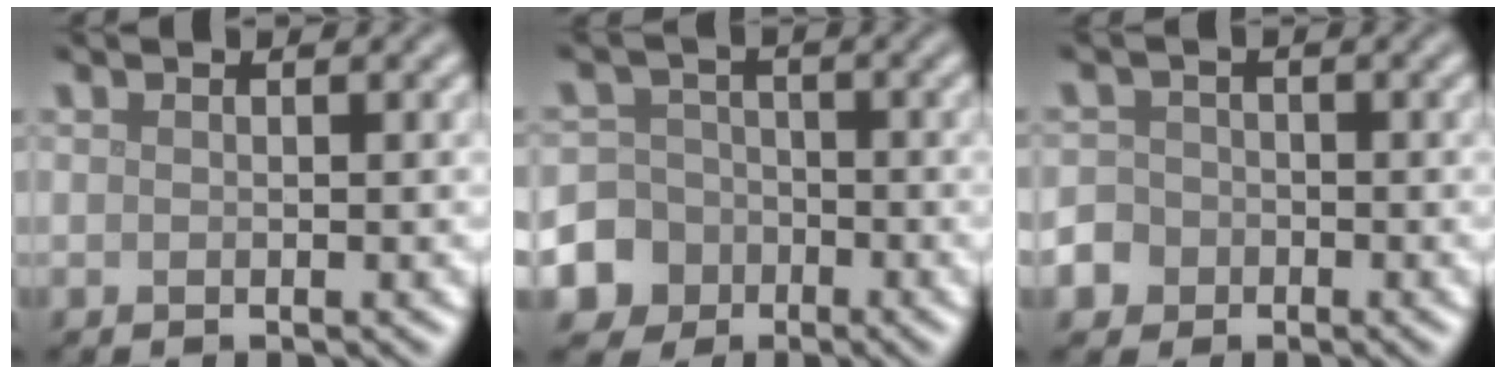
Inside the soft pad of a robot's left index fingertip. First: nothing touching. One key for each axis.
{"total": 7.2, "fx": -3.2, "fy": 6.4, "fz": 0.7, "tx": -0.011, "ty": -0.008, "tz": -0.079}
{"total": 5.0, "fx": -2.6, "fy": 4.2, "fz": 0.9, "tx": -0.012, "ty": -0.010, "tz": -0.062}